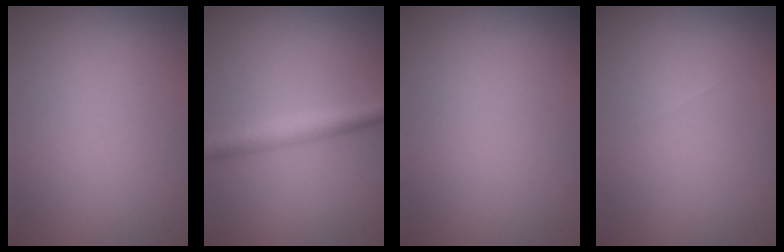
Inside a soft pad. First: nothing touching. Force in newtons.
{"total": 2.7, "press": 2.7, "slide": 0.0}
{"total": 0.0}
{"total": 0.0}